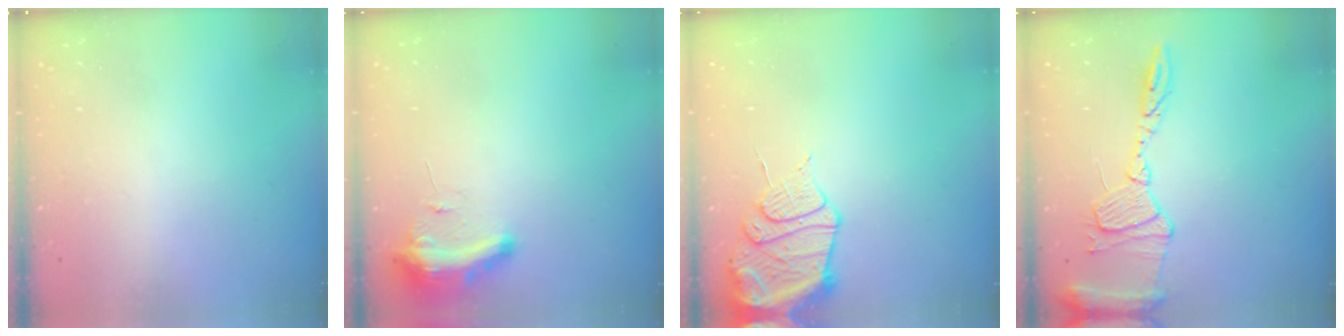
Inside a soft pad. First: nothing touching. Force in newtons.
{"total": 9.4, "press": 9.3, "slide": 1.3}
{"total": 13.1, "press": 13.0, "slide": 1.6}
{"total": 13.4, "press": 13.4, "slide": 1.1}